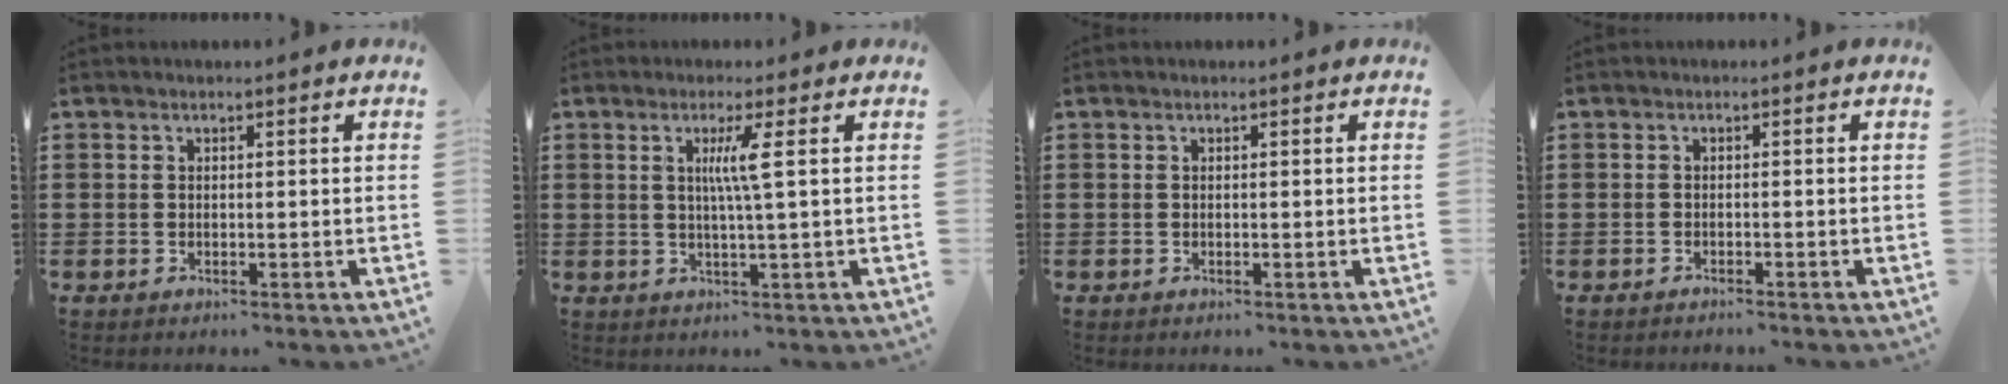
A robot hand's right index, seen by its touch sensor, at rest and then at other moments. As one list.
[{"total": 4.0, "force": [0.9, -0.7, 3.8], "torque": [-0.075, -0.005, 0.009]}, {"total": 0.0}, {"total": 0.8, "force": [-0.8, 0.0, 0.1], "torque": [-0.005, -0.001, -0.016]}]